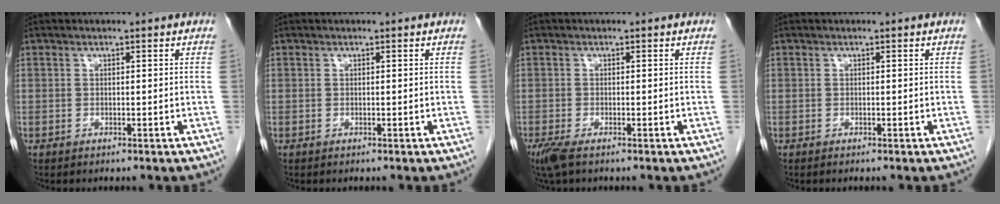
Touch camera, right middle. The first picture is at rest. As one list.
[{"total": 0.0}, {"total": 3.0, "force": [-2.0, 0.7, 2.1], "torque": [-0.051, -0.011, -0.038]}, {"total": 0.6, "force": [-0.5, 0.0, 0.3], "torque": [-0.003, -0.001, -0.007]}]